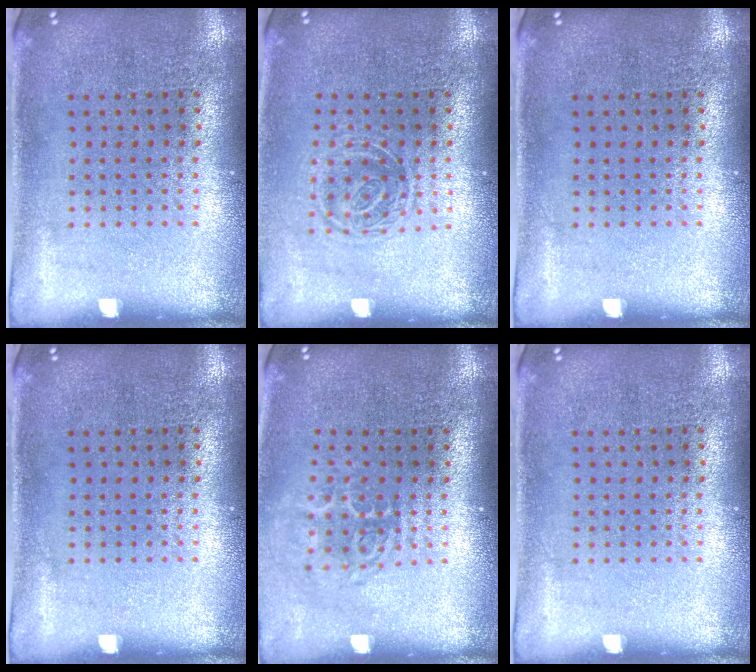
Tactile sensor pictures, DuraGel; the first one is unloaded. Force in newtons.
{"total": 1.3, "press": 1.1, "slide": 0.7}
{"total": 0.0}
{"total": 0.0}
{"total": 1.8, "press": 1.2, "slide": 1.3}
{"total": 0.0}